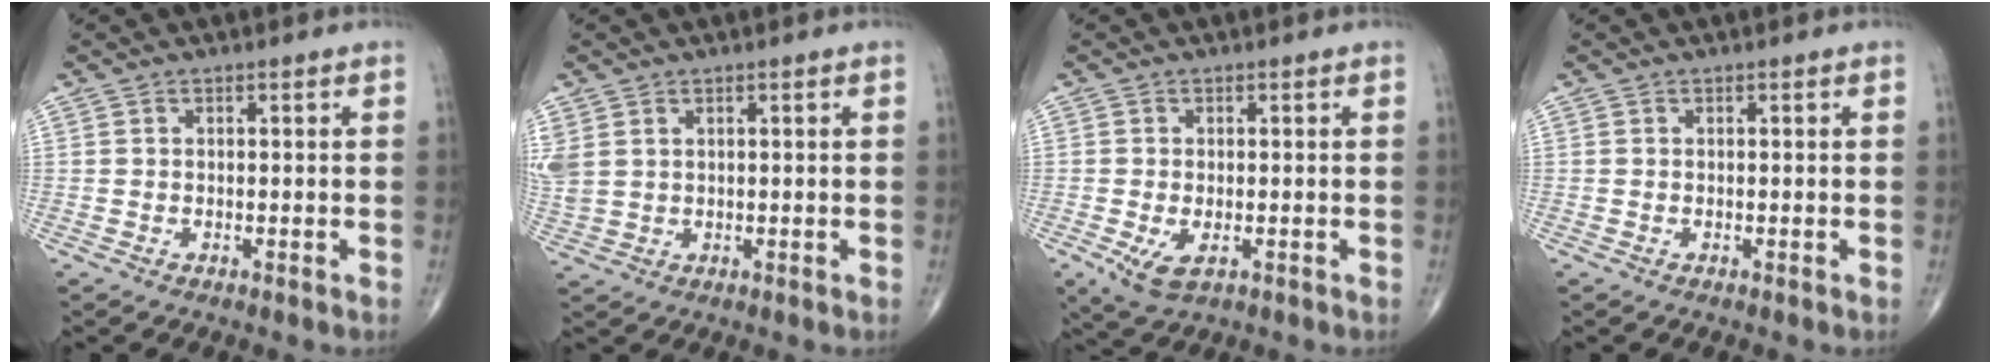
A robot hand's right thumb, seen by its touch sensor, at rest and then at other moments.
{"total": 5.2, "force": [1.8, 3.7, 3.2], "torque": [-0.091, 0.005, 0.049]}
{"total": 4.7, "force": [-1.5, 2.3, 3.8], "torque": [-0.077, -0.013, -0.019]}
{"total": 0.0}